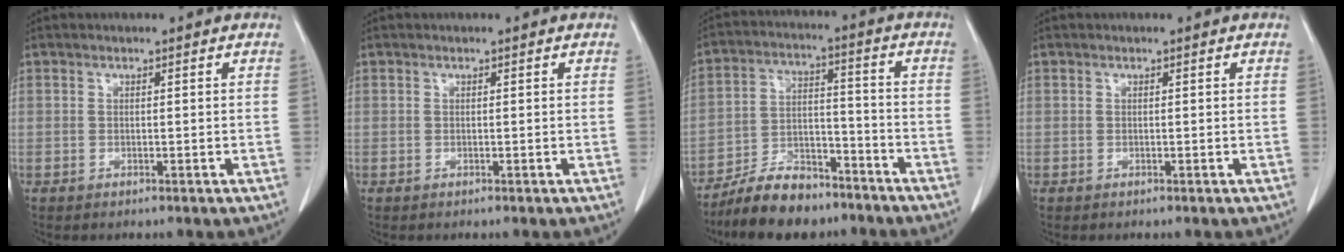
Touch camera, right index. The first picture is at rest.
{"total": 0.0}
{"total": 10.9, "force": [-9.1, 4.0, 4.5], "torque": [-0.081, 0.010, -0.161]}
{"total": 0.0}